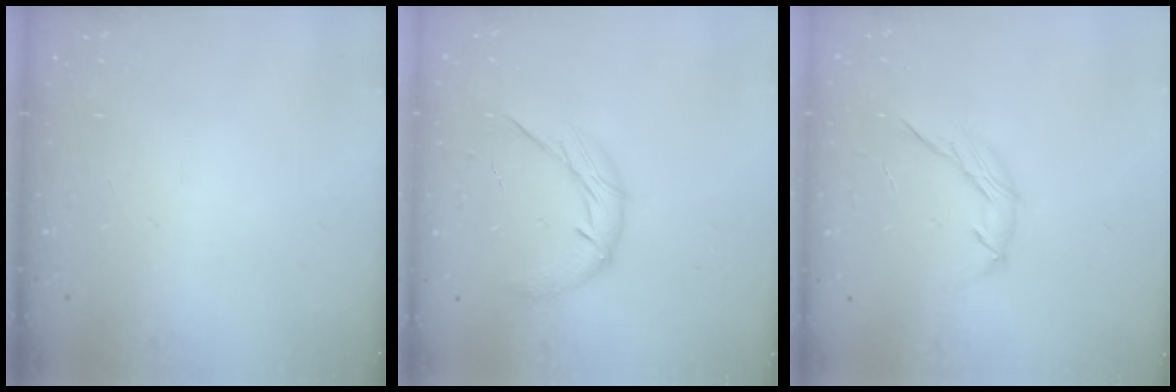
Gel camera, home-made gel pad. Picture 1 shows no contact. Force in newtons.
{"total": 9.8, "press": 9.8, "slide": 0.3}
{"total": 6.8, "press": 6.8, "slide": 0.3}